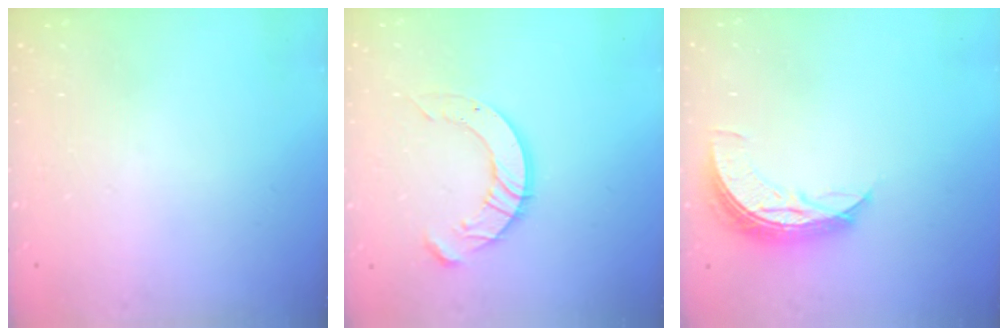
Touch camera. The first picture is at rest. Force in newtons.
{"total": 8.3, "press": 8.3, "slide": 0.8}
{"total": 7.9, "press": 7.9, "slide": 0.4}